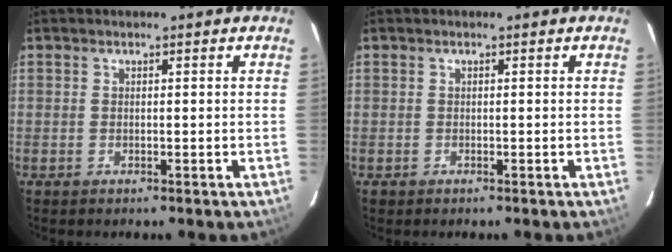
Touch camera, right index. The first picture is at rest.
{"total": 0.6, "force": [-0.3, 0.5, -0.1], "torque": [0.000, 0.002, -0.004]}